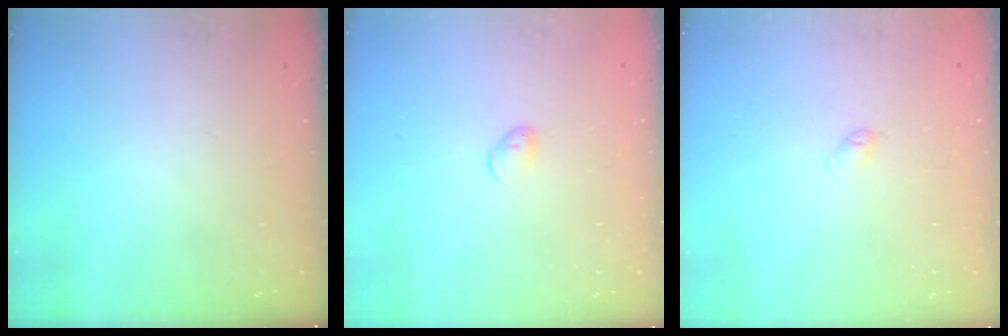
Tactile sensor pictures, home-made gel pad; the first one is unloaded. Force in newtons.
{"total": 6.7, "press": 6.6, "slide": 1.2}
{"total": 3.0, "press": 2.9, "slide": 0.6}